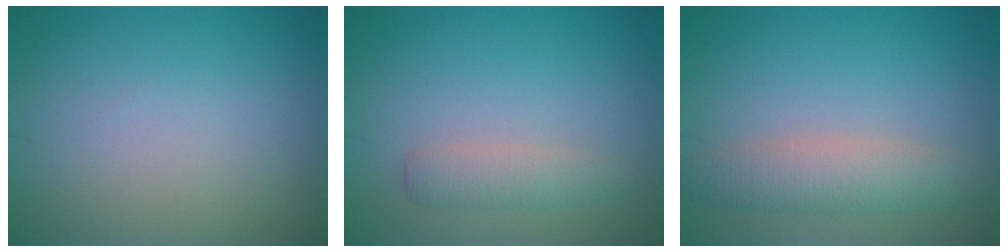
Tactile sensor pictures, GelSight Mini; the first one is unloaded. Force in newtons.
{"total": 2.0, "press": 2.0, "slide": 0.2}
{"total": 3.8, "press": 3.8, "slide": 0.5}